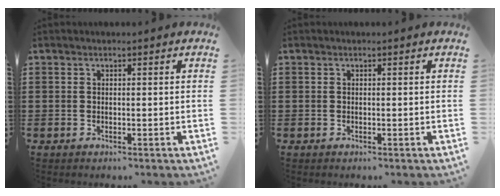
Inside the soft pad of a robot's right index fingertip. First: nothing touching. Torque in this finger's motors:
{"motor_torque": [0.00, 0.00, 0.00, -0.01]}